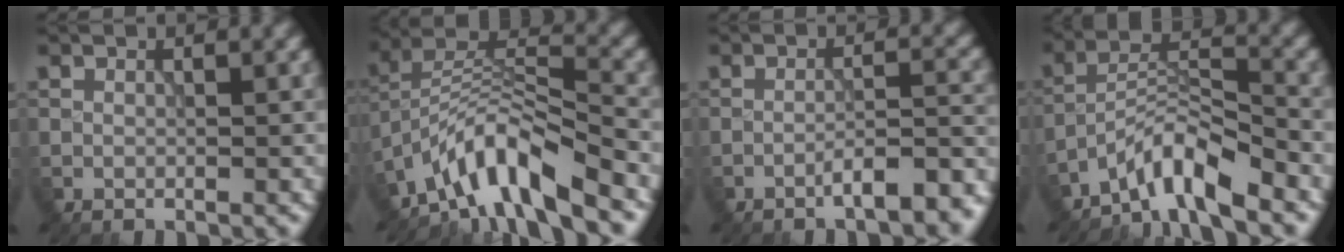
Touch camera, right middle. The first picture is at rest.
{"total": 8.6, "force": [-6.2, 2.1, 5.5], "torque": [-0.086, 0.009, -0.120]}
{"total": 5.8, "force": [-3.7, 1.4, 4.2], "torque": [-0.048, 0.014, -0.052]}
{"total": 5.2, "force": [-4.4, 0.7, 2.7], "torque": [-0.044, 0.010, -0.087]}